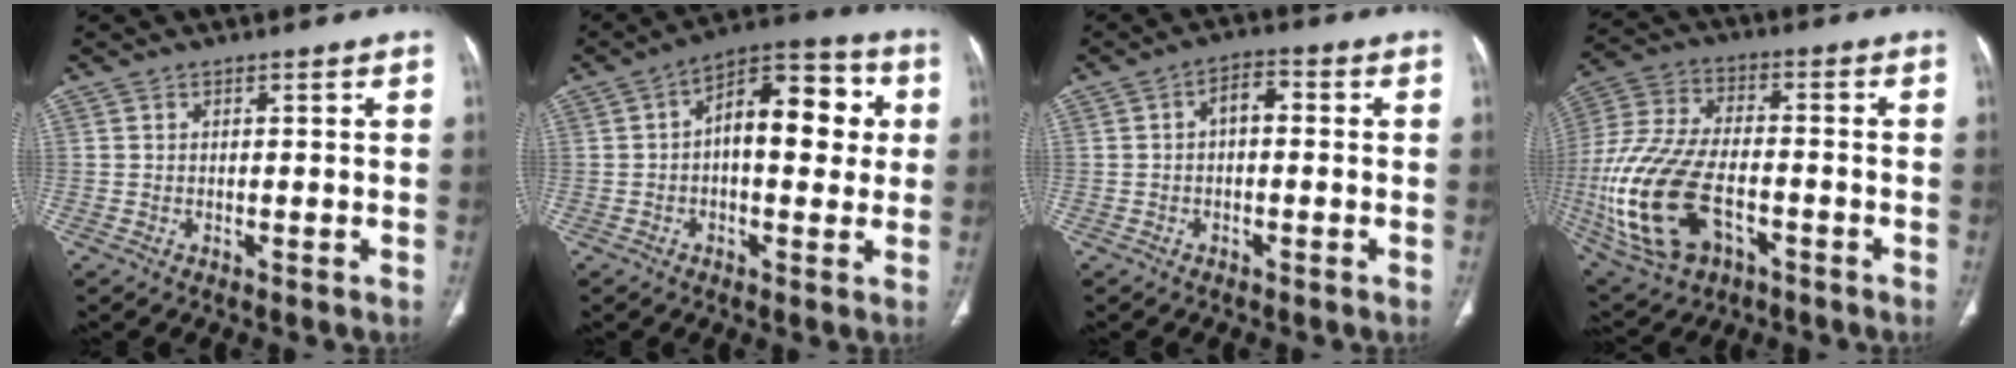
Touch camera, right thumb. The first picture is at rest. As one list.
[{"total": 14.6, "force": [1.7, 7.5, 12.5], "torque": [-0.146, 0.031, 0.016]}, {"total": 4.0, "force": [0.1, 2.2, 3.3], "torque": [-0.046, 0.016, -0.007]}, {"total": 22.0, "force": [-6.4, 12.8, 16.7], "torque": [-0.377, 0.011, -0.103]}]